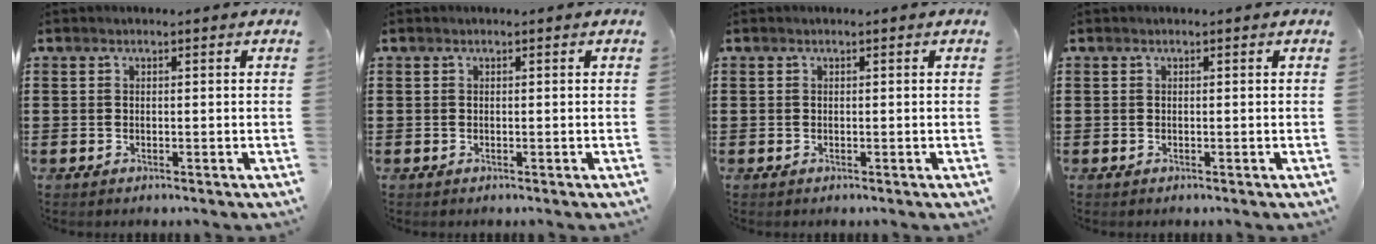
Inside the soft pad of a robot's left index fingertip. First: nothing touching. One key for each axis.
{"total": 0.0}
{"total": 0.0}
{"total": 0.0}